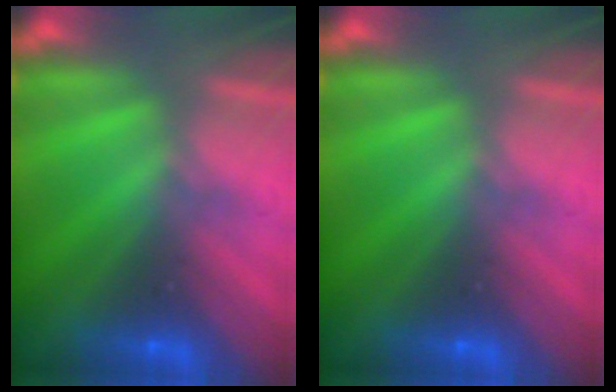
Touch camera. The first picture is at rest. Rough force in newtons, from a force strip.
{"total": 0.0}